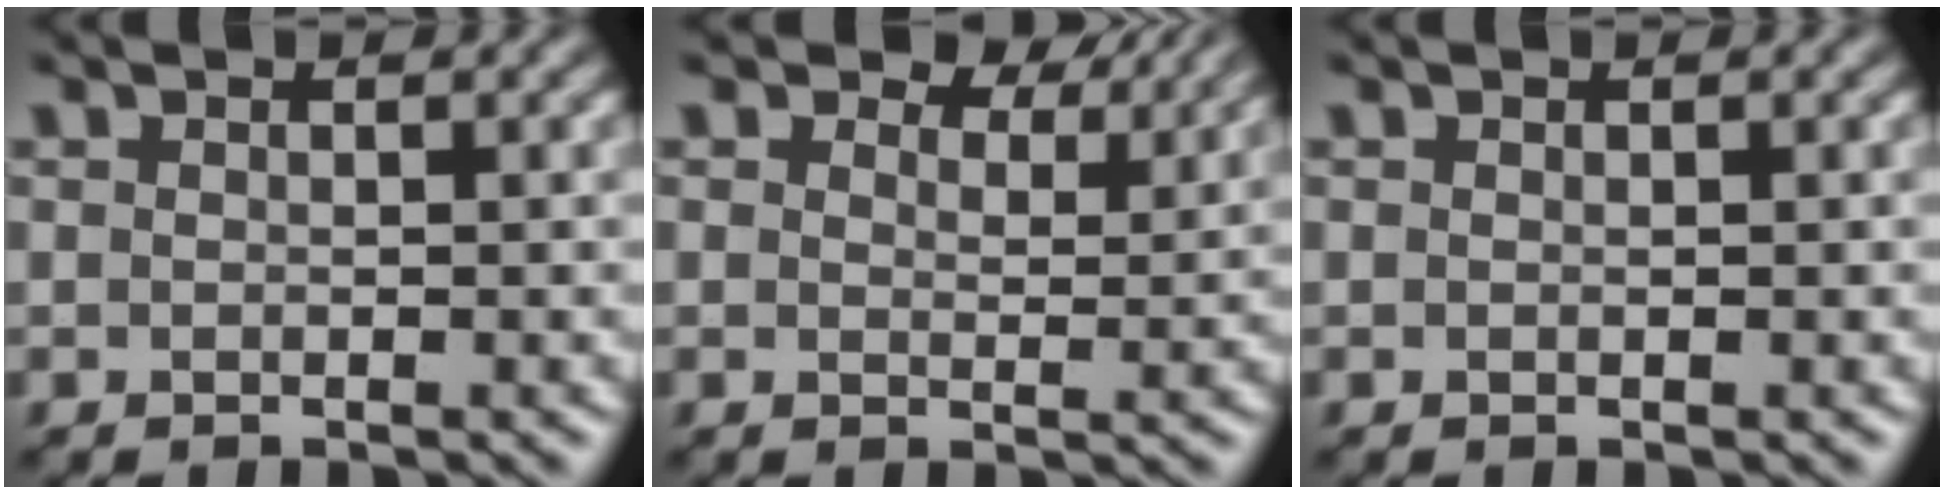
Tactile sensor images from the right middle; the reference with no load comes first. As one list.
[{"total": 4.4, "force": [3.7, 1.7, 1.8], "torque": [-0.037, 0.000, 0.047]}, {"total": 0.0}]